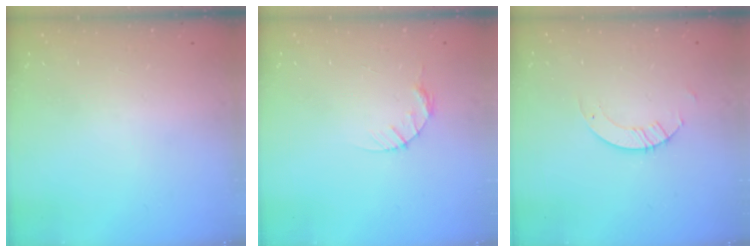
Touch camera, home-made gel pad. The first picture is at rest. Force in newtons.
{"total": 3.9, "press": 3.8, "slide": 0.5}
{"total": 3.2, "press": 3.2, "slide": 0.2}